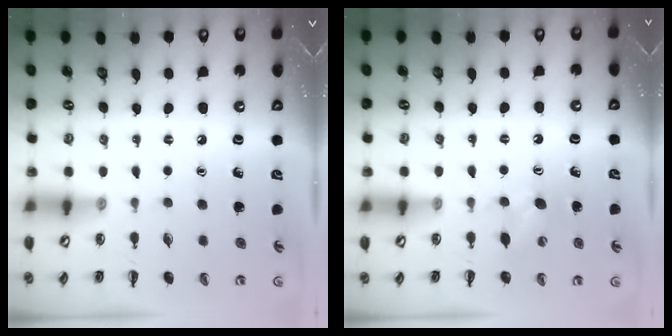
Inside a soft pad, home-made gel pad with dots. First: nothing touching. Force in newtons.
{"total": 4.9, "press": 4.8, "slide": 0.9}